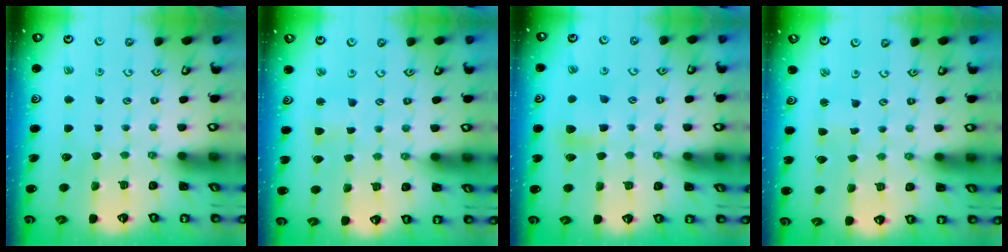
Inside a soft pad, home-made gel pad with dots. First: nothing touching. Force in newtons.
{"total": 2.4, "press": 2.4, "slide": 0.3}
{"total": 6.2, "press": 6.2, "slide": 0.8}
{"total": 1.0, "press": 0.9, "slide": 0.1}